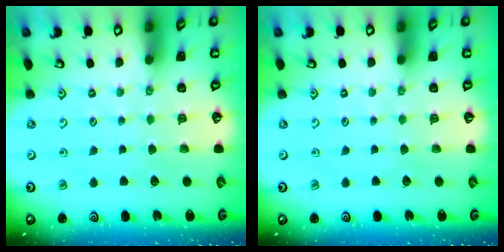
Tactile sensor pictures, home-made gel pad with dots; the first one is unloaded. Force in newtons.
{"total": 0.0}